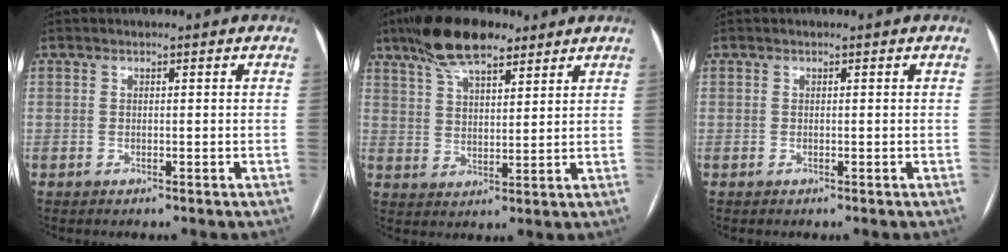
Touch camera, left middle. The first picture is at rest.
{"total": 10.8, "force": [7.9, 3.4, 6.6], "torque": [-0.124, 0.020, 0.139]}
{"total": 0.0}